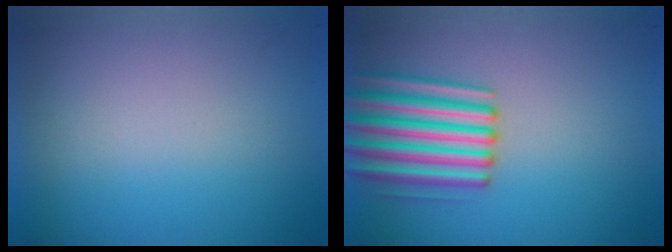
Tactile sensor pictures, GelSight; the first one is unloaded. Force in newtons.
{"total": 4.8}